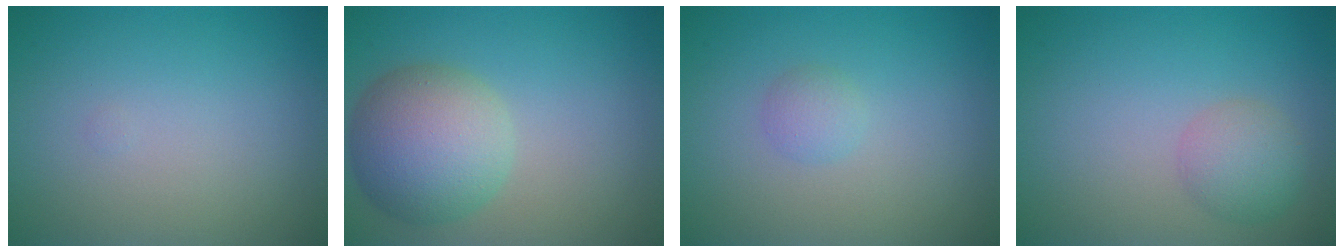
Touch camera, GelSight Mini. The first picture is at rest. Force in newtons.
{"total": 6.8, "press": 6.8, "slide": 0.3}
{"total": 1.3, "press": 1.3, "slide": 0.1}
{"total": 2.1, "press": 2.1, "slide": 0.2}